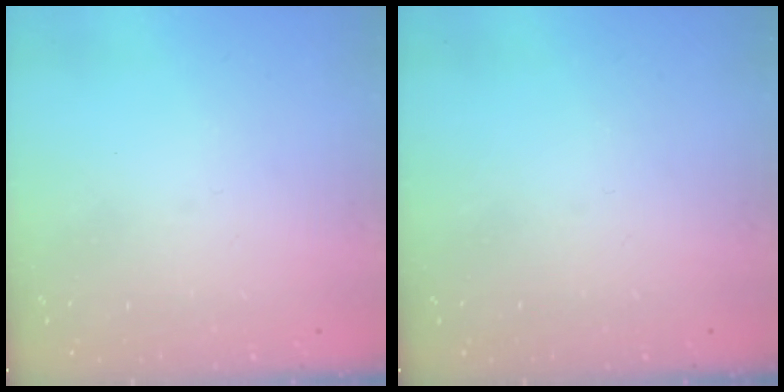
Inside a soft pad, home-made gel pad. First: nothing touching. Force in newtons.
{"total": 0.0}